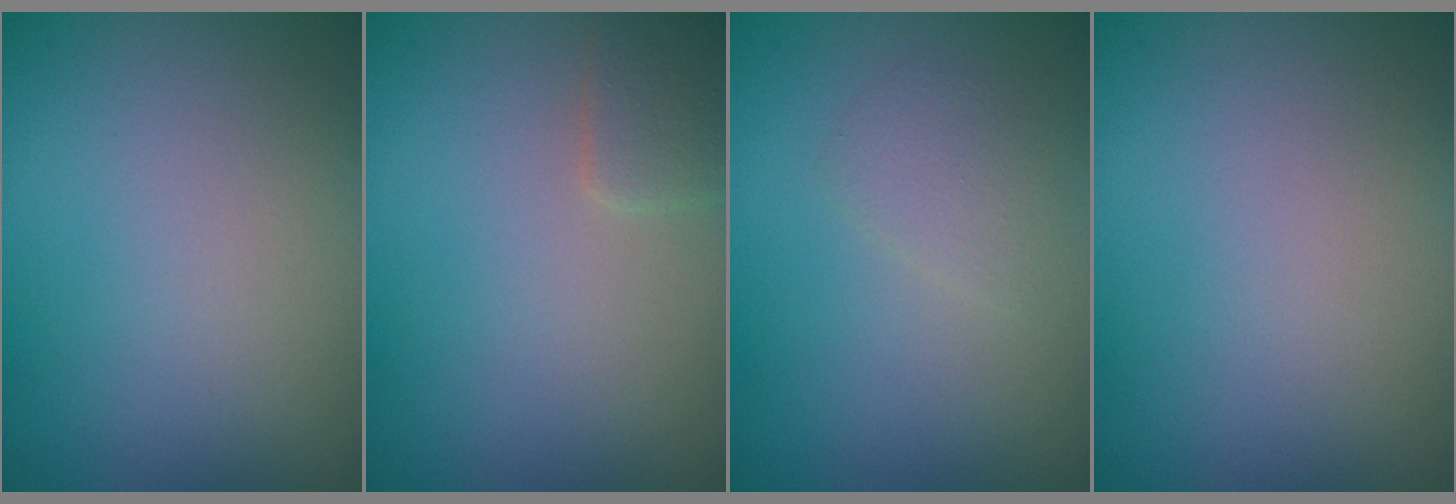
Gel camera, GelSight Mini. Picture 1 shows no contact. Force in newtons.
{"total": 1.6, "press": 1.6, "slide": 0.1}
{"total": 1.5, "press": 1.4, "slide": 0.1}
{"total": 0.0}